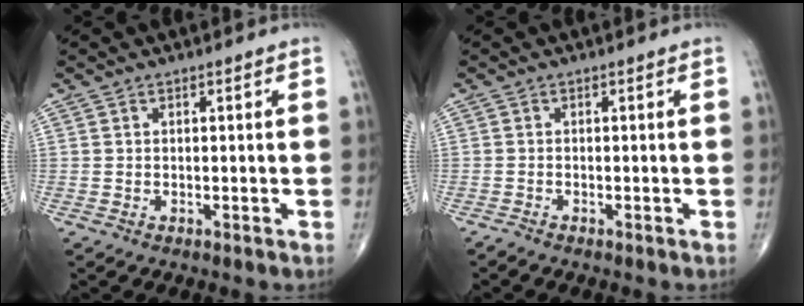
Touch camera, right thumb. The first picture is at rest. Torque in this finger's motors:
{"motor_torque": [-0.10, 0.37, -0.33, -0.27, -0.01]}